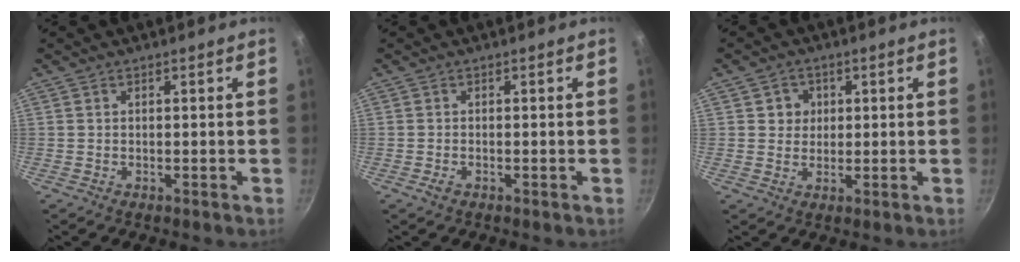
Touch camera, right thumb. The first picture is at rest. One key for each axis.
{"total": 1.1, "fx": -0.6, "fy": 0.5, "fz": 0.8, "tx": -0.018, "ty": 0.002, "tz": -0.012}
{"total": 3.8, "fx": 1.0, "fy": 3.6, "fz": 0.9, "tx": 0.014, "ty": 0.002, "tz": 0.012}